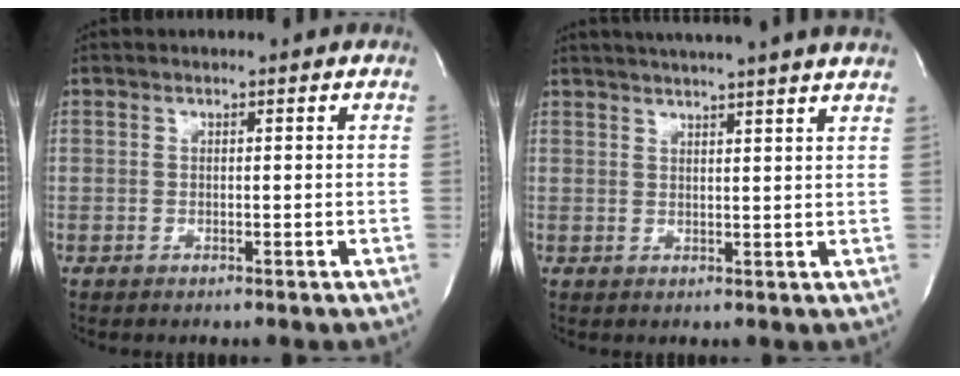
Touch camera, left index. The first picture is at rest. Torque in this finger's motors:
{"motor_torque": [-0.07, -0.25, 0.41, 0.12]}